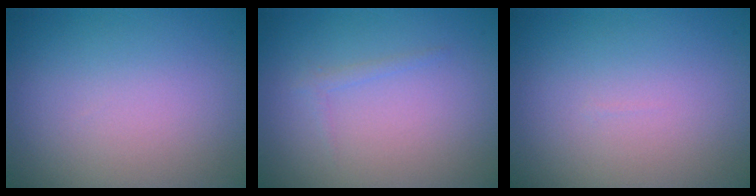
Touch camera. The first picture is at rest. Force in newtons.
{"total": 0.7, "press": 0.7, "slide": 0.0}
{"total": 0.0}